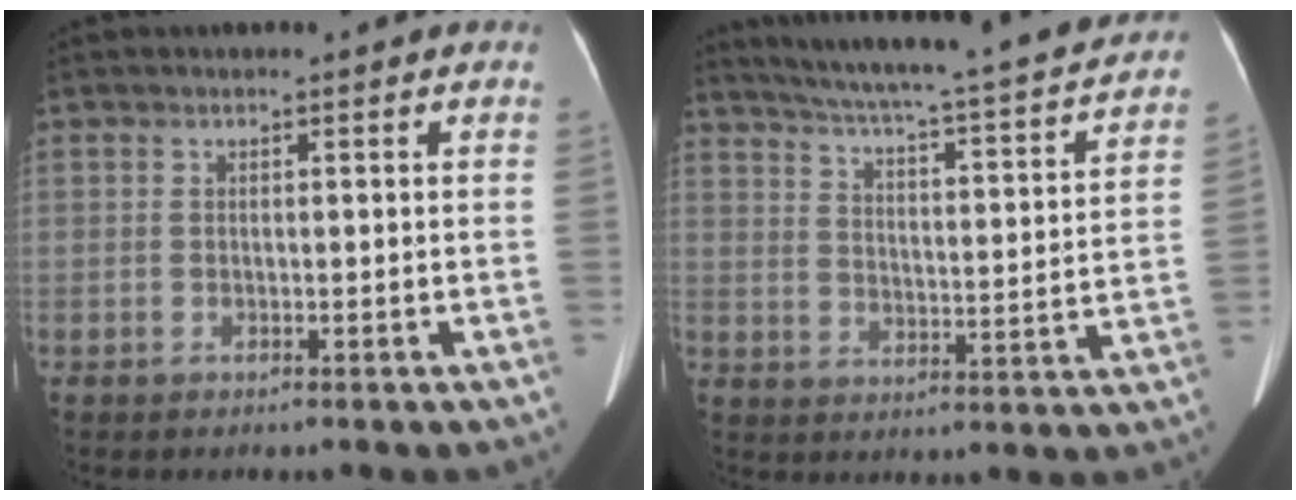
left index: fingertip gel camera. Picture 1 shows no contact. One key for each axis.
{"total": 23.5, "fx": 21.2, "fy": 1.7, "fz": 10.0, "tx": -0.163, "ty": -0.031, "tz": 0.281}